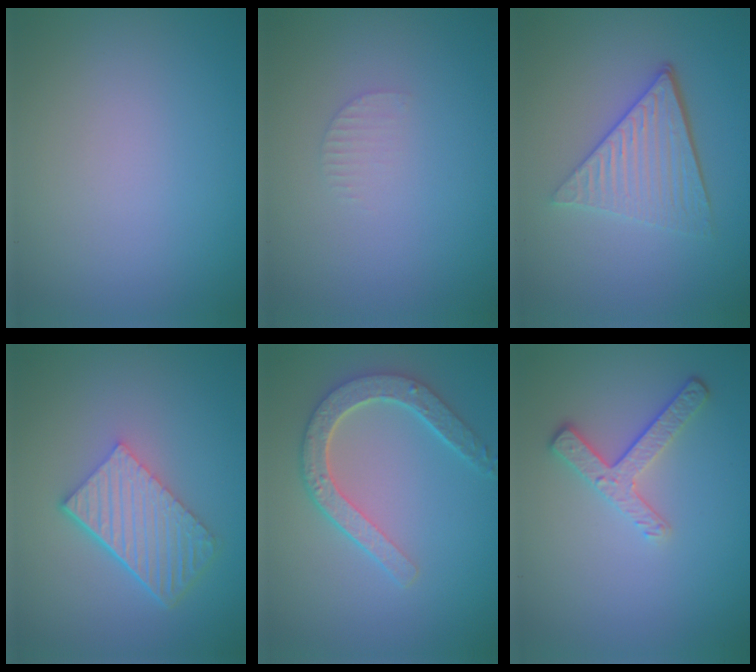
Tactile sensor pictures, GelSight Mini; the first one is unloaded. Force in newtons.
{"total": 0.8, "press": 0.8, "slide": 0.2}
{"total": 4.8, "press": 3.6, "slide": 3.1}
{"total": 5.7, "press": 3.9, "slide": 4.1}
{"total": 4.7, "press": 3.7, "slide": 2.8}
{"total": 2.7, "press": 2.3, "slide": 1.5}